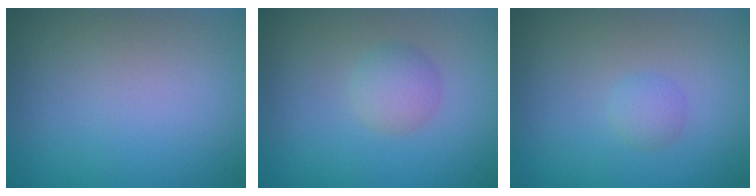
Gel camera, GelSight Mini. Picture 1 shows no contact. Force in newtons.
{"total": 2.2, "press": 2.2, "slide": 0.2}
{"total": 1.3, "press": 1.3, "slide": 0.1}